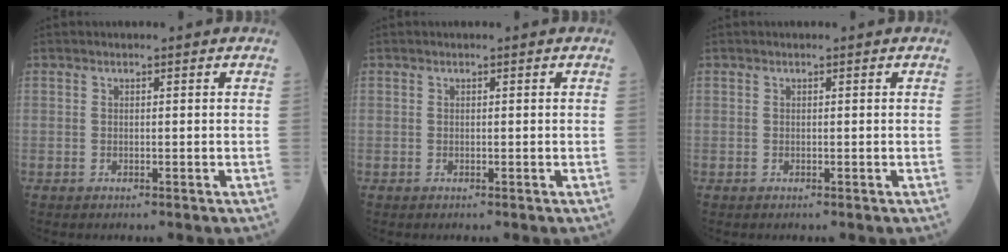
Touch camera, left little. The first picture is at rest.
{"total": 0.0}
{"total": 0.0}